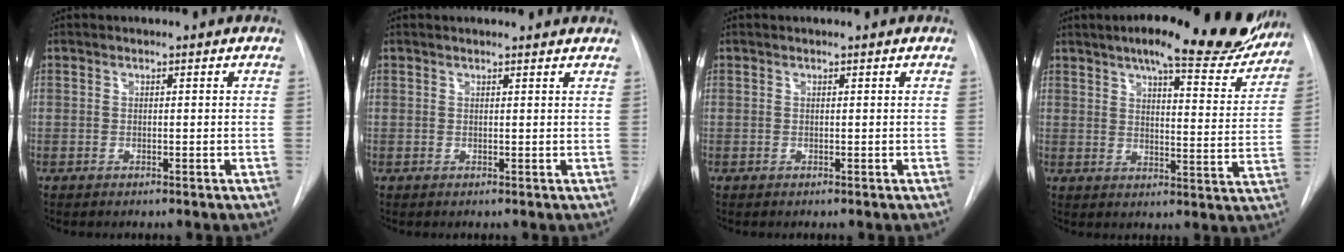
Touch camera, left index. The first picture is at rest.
{"total": 4.3, "force": [4.2, 0.6, 0.9], "torque": [-0.006, 0.007, 0.031]}
{"total": 0.0}
{"total": 18.7, "force": [15.3, 3.9, 10.0], "torque": [-0.128, -0.022, 0.184]}